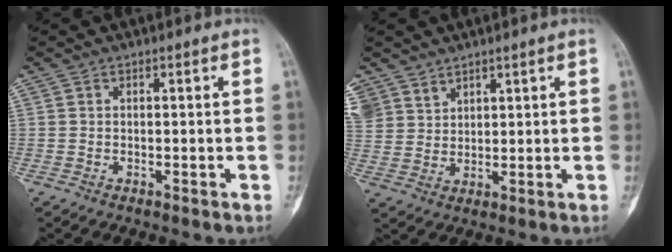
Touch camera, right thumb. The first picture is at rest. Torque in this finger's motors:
{"motor_torque": [-0.70, 0.80, 0.71, 0.49, 0.08]}